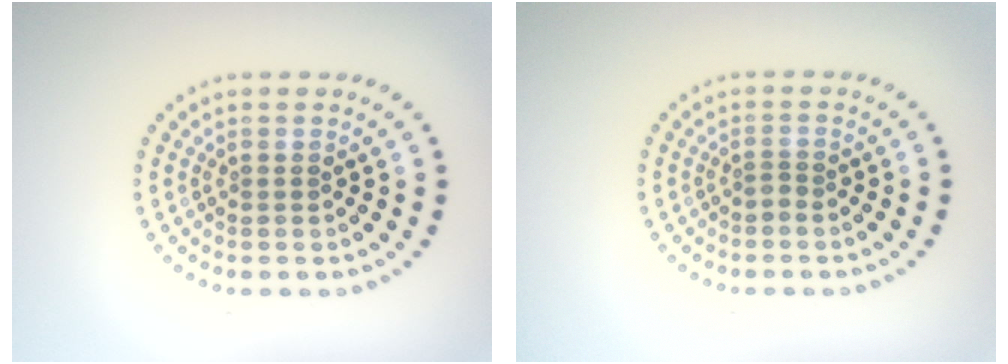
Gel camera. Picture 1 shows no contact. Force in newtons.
{"total": 0.6, "press": 0.3, "slide": 0.5}